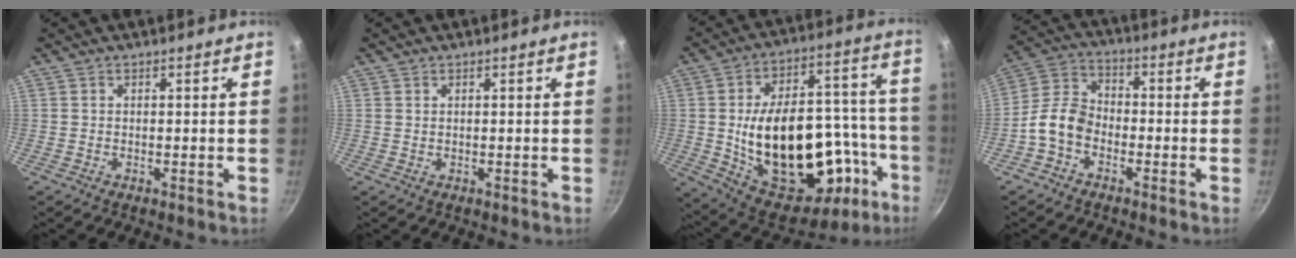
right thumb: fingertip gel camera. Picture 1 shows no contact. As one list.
[{"total": 0.0}, {"total": 32.2, "force": [-7.8, 18.3, 25.3], "torque": [-0.338, 0.053, -0.082]}, {"total": 8.3, "force": [-3.3, 5.8, 4.9], "torque": [-0.085, 0.041, -0.083]}]